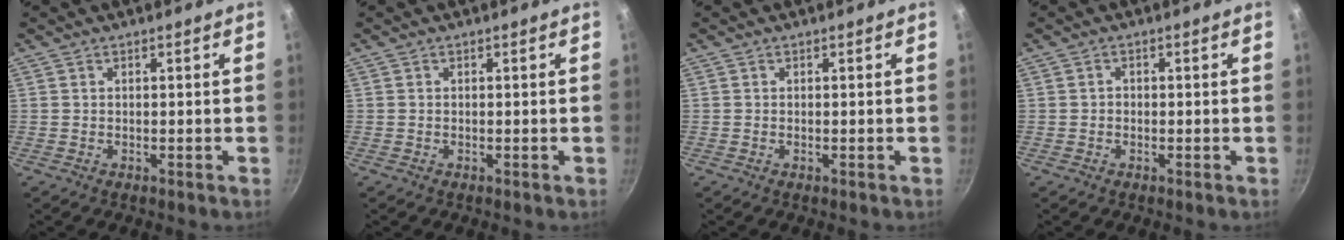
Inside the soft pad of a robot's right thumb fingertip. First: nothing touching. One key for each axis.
{"total": 0.0}
{"total": 0.0}
{"total": 1.0, "fx": -0.2, "fy": 0.9, "fz": 0.5, "tx": -0.008, "ty": 0.004, "tz": -0.003}